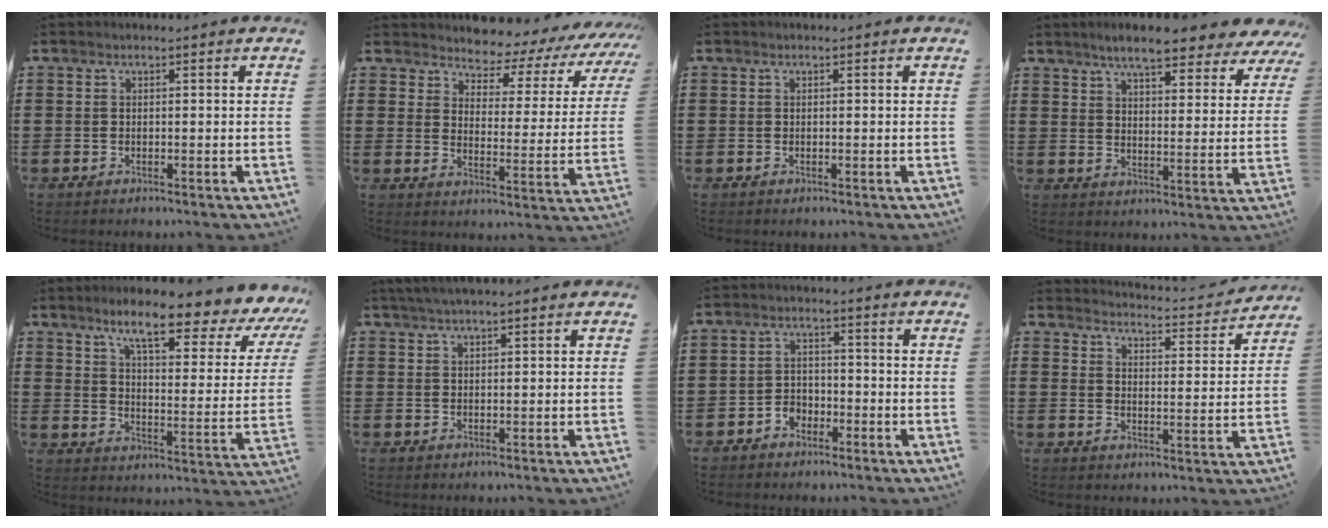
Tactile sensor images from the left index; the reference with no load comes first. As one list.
[{"total": 3.9, "force": [3.7, 1.1, 0.6], "torque": [-0.032, -0.036, 0.053]}, {"total": 0.0}, {"total": 7.4, "force": [6.5, 0.9, 3.3], "torque": [-0.073, -0.031, 0.112]}, {"total": 9.6, "force": [7.3, 0.8, 6.3], "torque": [-0.126, -0.048, 0.111]}, {"total": 1.9, "force": [1.6, 0.0, 1.1], "torque": [-0.023, 0.002, 0.030]}, {"total": 2.8, "force": [-2.1, 1.8, 0.5], "torque": [-0.017, 0.005, -0.045]}, {"total": 3.4, "force": [3.4, -0.4, 0.5], "torque": [-0.022, -0.035, 0.051]}]